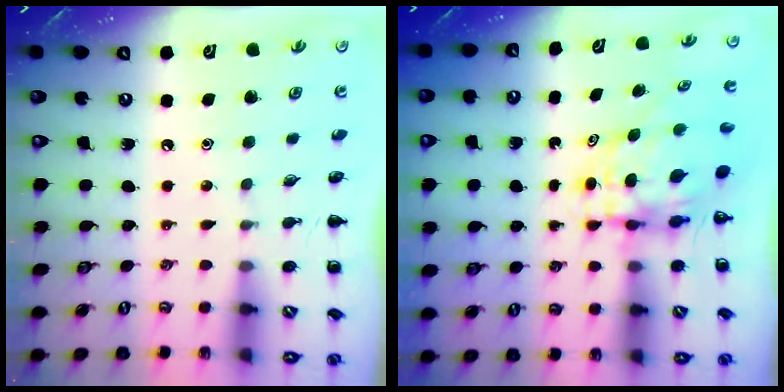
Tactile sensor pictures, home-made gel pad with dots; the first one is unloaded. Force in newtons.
{"total": 6.0, "press": 5.8, "slide": 1.3}